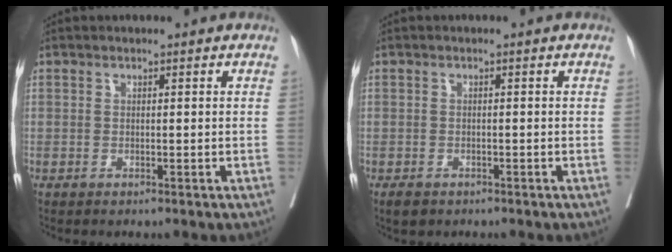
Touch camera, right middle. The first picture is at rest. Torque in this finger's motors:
{"motor_torque": [0.34, -0.17, 0.05, 0.01]}